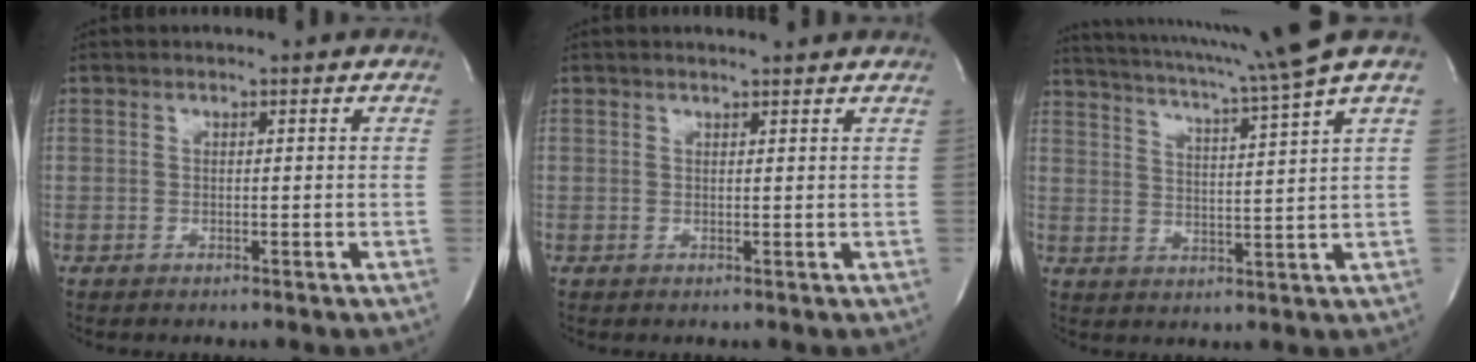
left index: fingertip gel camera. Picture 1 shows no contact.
{"total": 3.6, "force": [3.5, 0.0, 1.1], "torque": [-0.020, 0.011, 0.038]}
{"total": 12.8, "force": [10.7, -2.8, 6.5], "torque": [-0.116, -0.030, 0.154]}